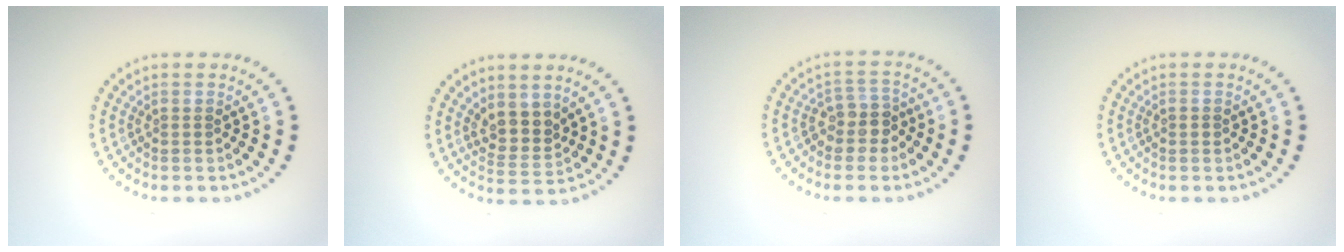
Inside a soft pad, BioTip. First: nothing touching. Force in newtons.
{"total": 2.8, "press": 2.2, "slide": 1.7}
{"total": 2.5, "press": 2.2, "slide": 1.2}
{"total": 0.7, "press": 0.7, "slide": 0.3}